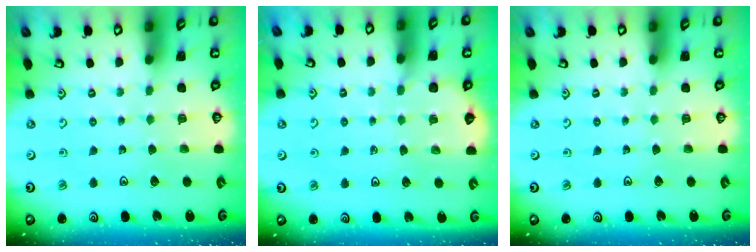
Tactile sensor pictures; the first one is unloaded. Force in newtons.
{"total": 2.4, "press": 2.4, "slide": 0.2}
{"total": 0.0}